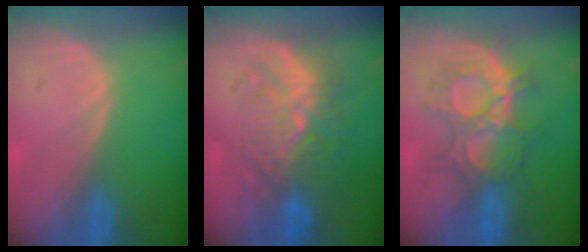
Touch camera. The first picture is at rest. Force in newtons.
{"total": 9.6, "press": 9.0, "slide": 3.1}
{"total": 8.9, "press": 8.9, "slide": 0.3}